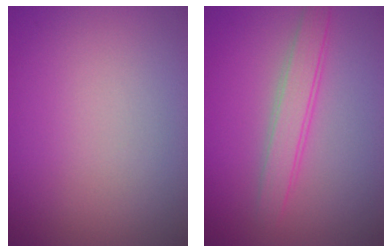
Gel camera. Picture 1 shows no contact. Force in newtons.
{"total": 2.8, "press": 2.7, "slide": 0.1}